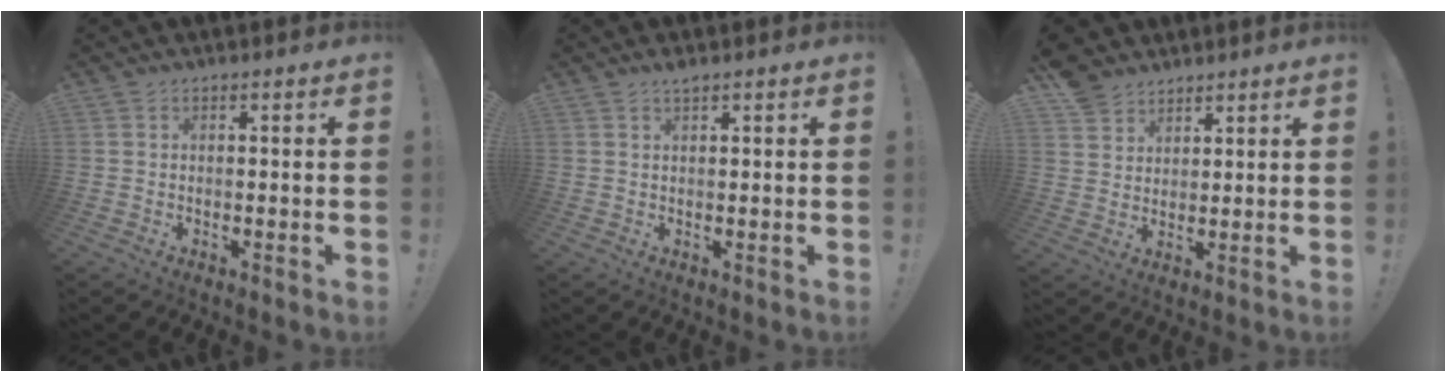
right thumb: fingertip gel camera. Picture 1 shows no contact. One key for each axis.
{"total": 1.6, "fx": 1.4, "fy": 0.1, "fz": 0.8, "tx": -0.012, "ty": -0.006, "tz": 0.024}
{"total": 6.6, "fx": 5.0, "fy": 4.3, "fz": 0.6, "tx": -0.009, "ty": -0.040, "tz": 0.100}